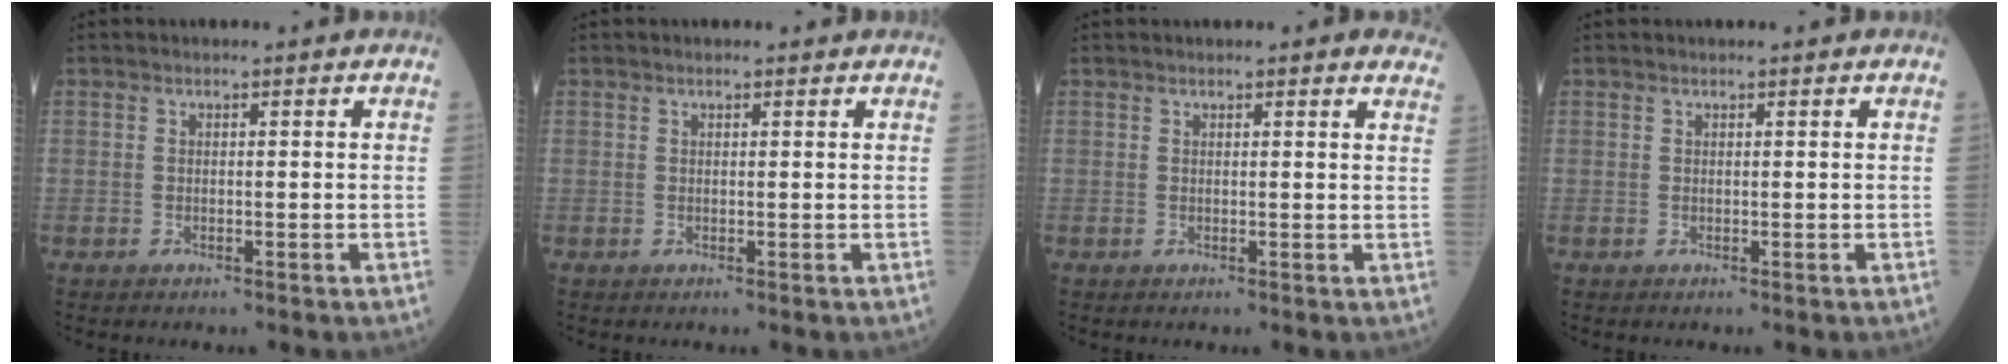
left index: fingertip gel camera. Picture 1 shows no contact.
{"total": 0.7, "force": [0.5, 0.3, 0.3], "torque": [-0.015, 0.011, 0.006]}
{"total": 4.7, "force": [4.2, 0.7, 2.0], "torque": [-0.010, 0.007, 0.026]}
{"total": 0.0}